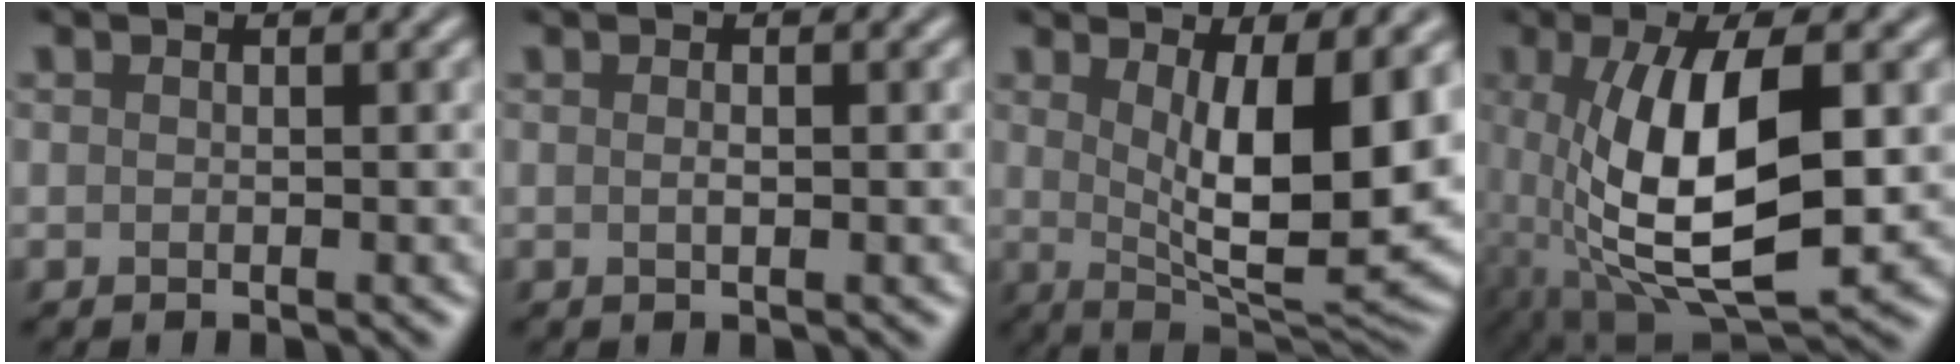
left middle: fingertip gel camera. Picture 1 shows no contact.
{"total": 1.1, "force": [0.3, 0.4, 1.0], "torque": [-0.006, -0.003, -0.003]}
{"total": 10.1, "force": [1.5, 3.0, 9.5], "torque": [-0.143, -0.013, 0.037]}
{"total": 11.0, "force": [-0.2, 4.1, 10.2], "torque": [-0.180, 0.002, 0.003]}